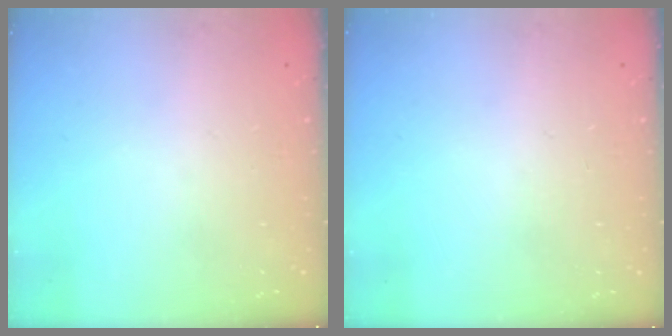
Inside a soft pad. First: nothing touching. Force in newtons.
{"total": 0.0}